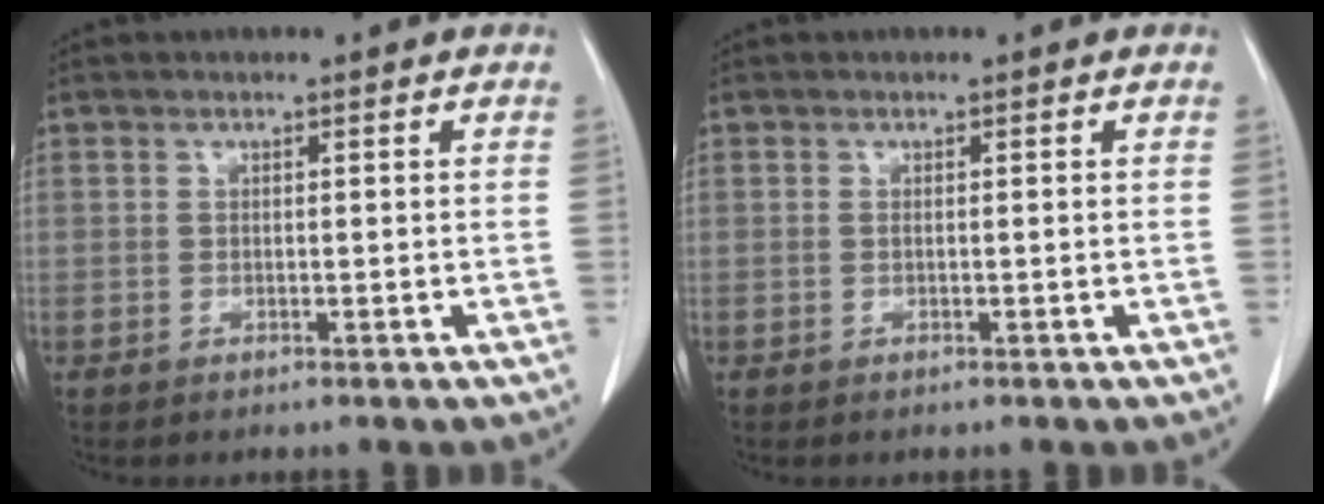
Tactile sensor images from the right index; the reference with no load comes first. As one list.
[{"total": 0.0}]